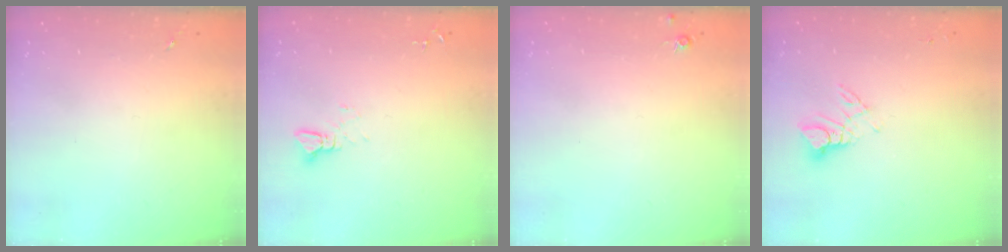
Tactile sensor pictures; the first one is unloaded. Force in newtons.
{"total": 2.4, "press": 2.4, "slide": 0.1}
{"total": 4.4, "press": 4.3, "slide": 0.5}
{"total": 6.8, "press": 6.8, "slide": 0.5}